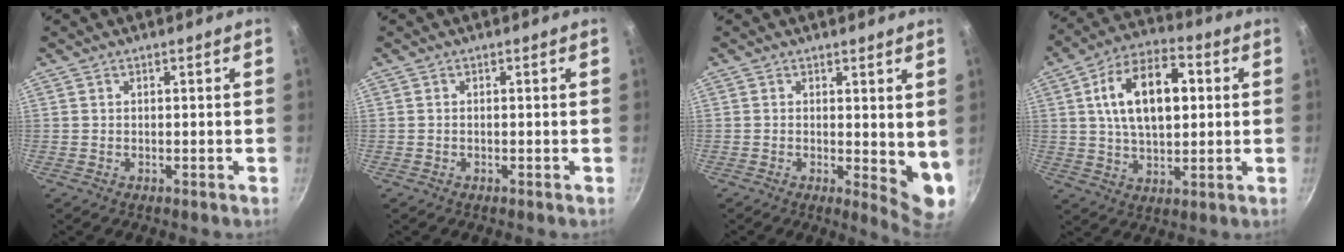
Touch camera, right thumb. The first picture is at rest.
{"total": 0.0}
{"total": 6.9, "force": [0.9, 2.8, 6.2], "torque": [-0.074, -0.025, 0.012]}
{"total": 16.6, "force": [3.1, 9.4, 13.3], "torque": [-0.200, 0.012, 0.045]}